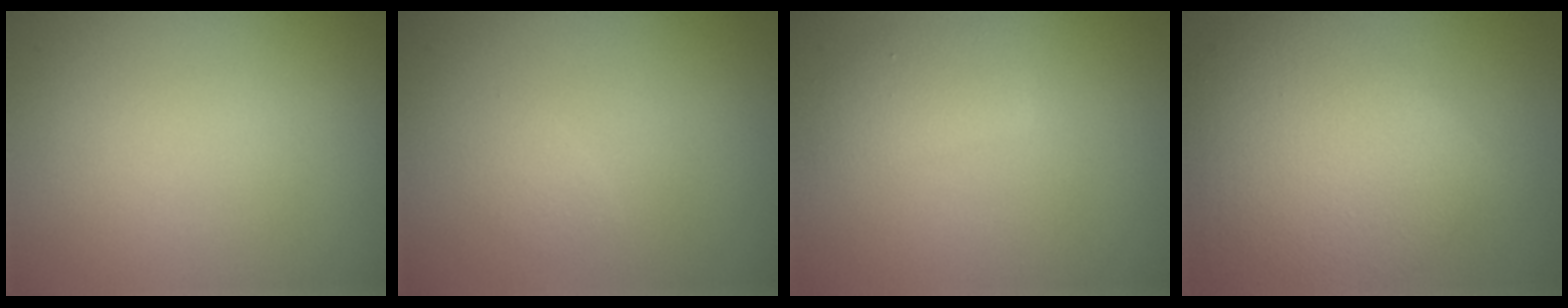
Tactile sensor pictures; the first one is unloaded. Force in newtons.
{"total": 0.8, "press": 0.8, "slide": 0.0}
{"total": 1.9, "press": 1.9, "slide": 0.1}
{"total": 9.7, "press": 9.7, "slide": 0.4}